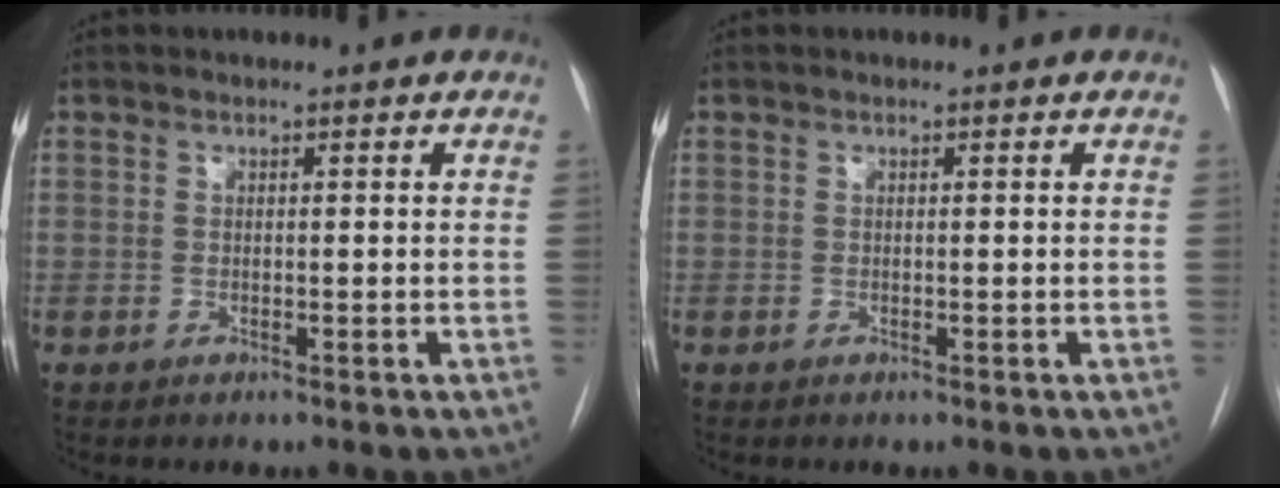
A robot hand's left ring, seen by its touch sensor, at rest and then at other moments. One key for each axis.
{"total": 0.0}